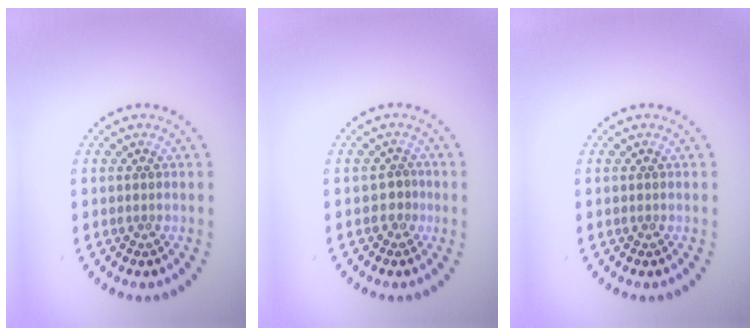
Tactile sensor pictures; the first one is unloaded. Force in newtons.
{"total": 1.1, "press": 0.8, "slide": 0.7}
{"total": 0.0}